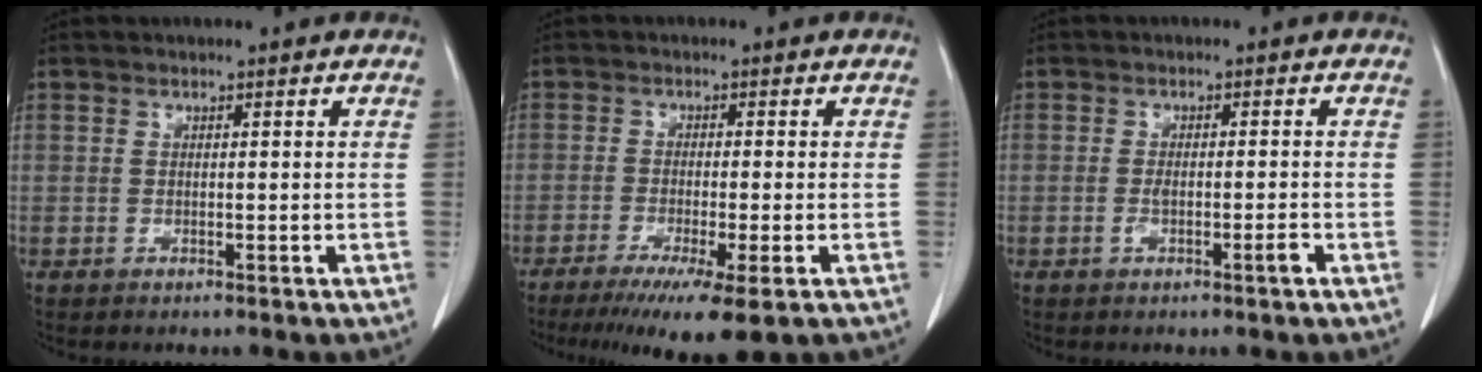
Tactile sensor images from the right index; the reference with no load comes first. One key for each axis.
{"total": 9.8, "fx": -6.4, "fy": 0.4, "fz": 7.5, "tx": -0.112, "ty": -0.025, "tz": -0.098}
{"total": 2.6, "fx": -1.2, "fy": 0.3, "fz": 2.3, "tx": -0.044, "ty": 0.000, "tz": -0.018}